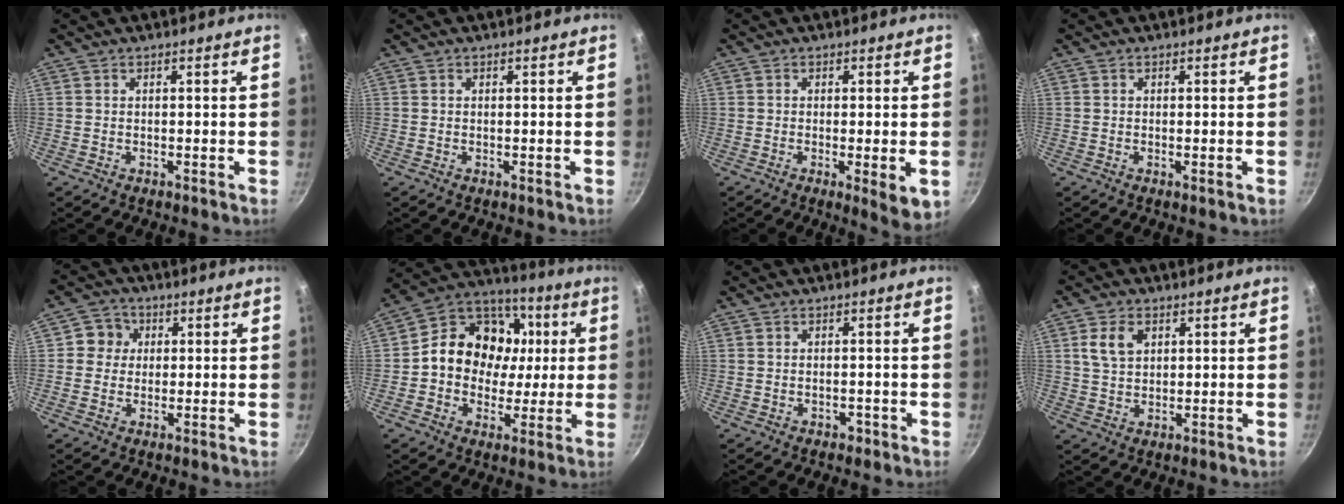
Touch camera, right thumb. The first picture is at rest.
{"total": 0.0}
{"total": 5.4, "force": [-1.3, 1.2, 5.1], "torque": [-0.077, -0.016, -0.020]}
{"total": 0.7, "force": [-0.1, 0.1, 0.7], "torque": [-0.012, -0.003, -0.002]}
{"total": 5.0, "force": [0.7, 4.7, 1.5], "torque": [0.003, 0.008, 0.004]}
{"total": 17.0, "force": [0.8, 14.0, 9.6], "torque": [-0.106, 0.034, 0.008]}
{"total": 1.2, "force": [-0.7, 0.8, 0.5], "torque": [-0.002, 0.006, -0.009]}
{"total": 5.8, "force": [2.0, 4.0, 3.7], "torque": [-0.060, -0.004, 0.040]}